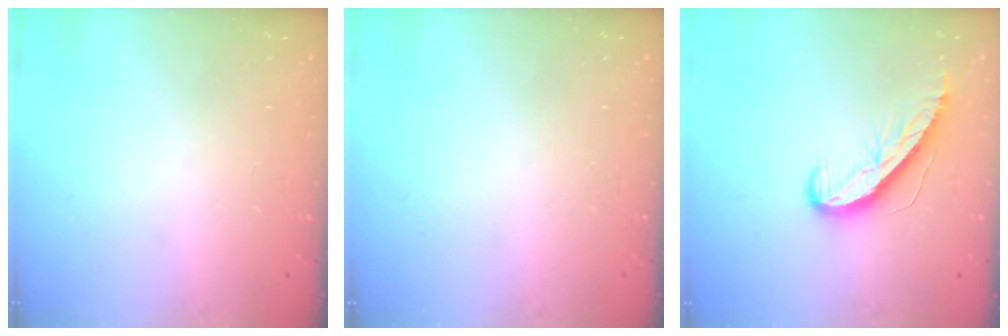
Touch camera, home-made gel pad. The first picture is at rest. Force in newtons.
{"total": 0.0}
{"total": 8.6, "press": 8.6, "slide": 0.5}